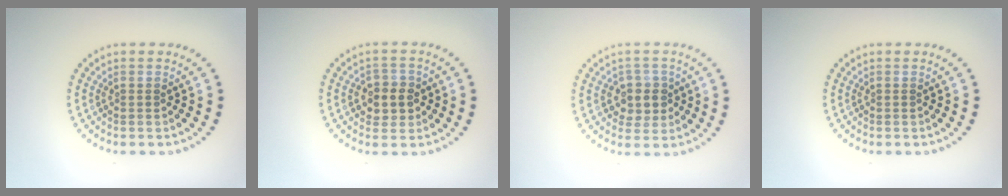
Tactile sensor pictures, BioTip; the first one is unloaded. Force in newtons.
{"total": 2.6, "press": 2.6, "slide": 0.7}
{"total": 2.6, "press": 2.5, "slide": 0.9}
{"total": 0.0}